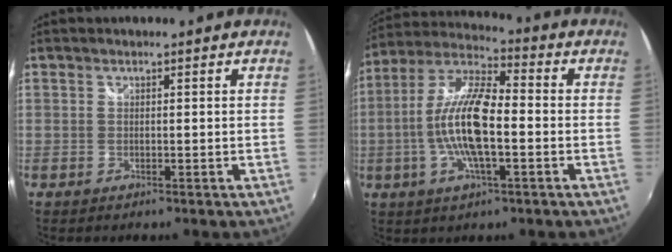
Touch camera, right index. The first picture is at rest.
{"total": 14.4, "force": [-2.4, 4.2, 13.5], "torque": [-0.269, 0.002, -0.052]}